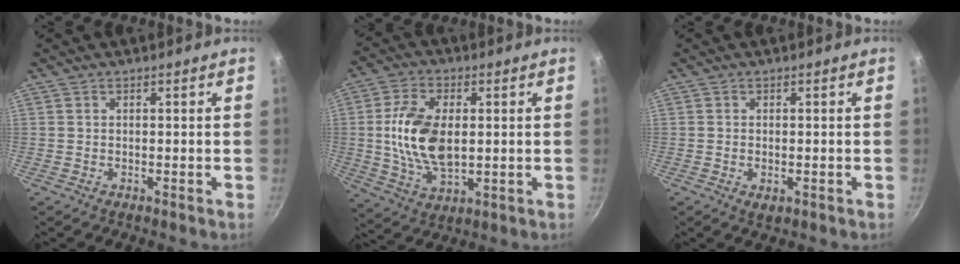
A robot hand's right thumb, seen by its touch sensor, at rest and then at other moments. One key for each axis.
{"total": 13.7, "fx": 0.9, "fy": 7.9, "fz": 11.1, "tx": -0.203, "ty": 0.000, "tz": 0.020}
{"total": 2.1, "fx": -0.6, "fy": 1.2, "fz": 1.6, "tx": -0.024, "ty": -0.005, "tz": -0.007}